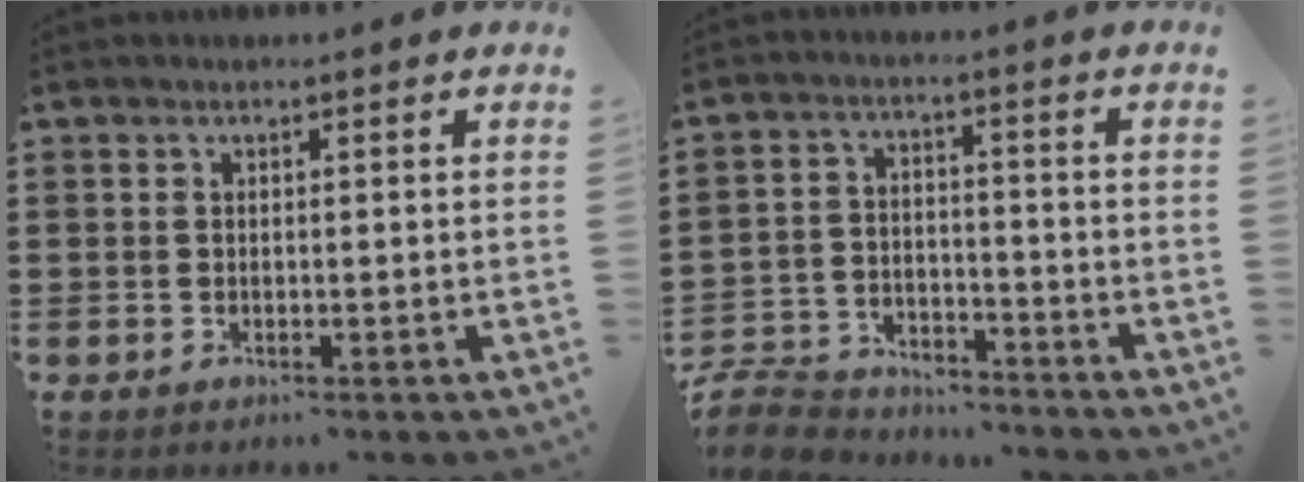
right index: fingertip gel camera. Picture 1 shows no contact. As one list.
[{"total": 7.9, "force": [-7.6, 1.7, 1.1], "torque": [-0.032, 0.017, -0.154]}]